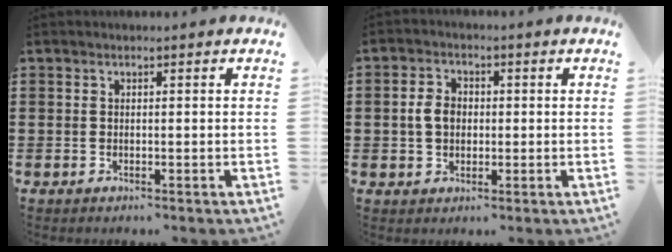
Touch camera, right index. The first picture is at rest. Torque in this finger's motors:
{"motor_torque": [0.09, -0.01, 0.43, 0.10]}